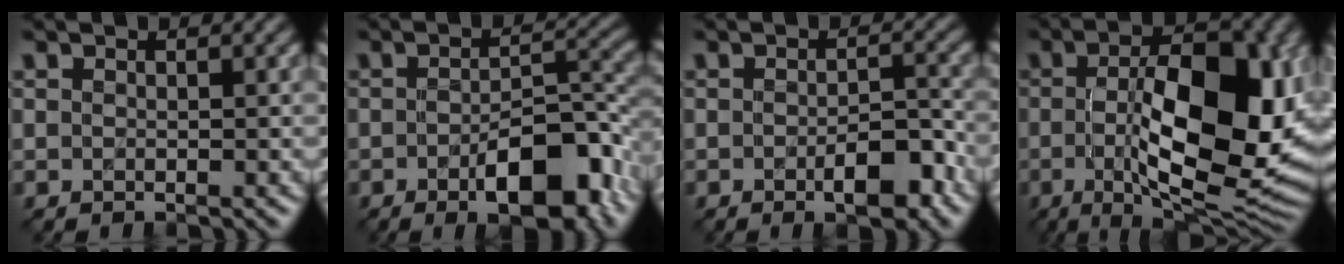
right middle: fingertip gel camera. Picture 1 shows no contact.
{"total": 7.7, "force": [-3.2, 2.9, 6.4], "torque": [-0.090, 0.007, -0.046]}
{"total": 3.8, "force": [-1.7, 1.3, 3.1], "torque": [-0.045, 0.002, -0.021]}
{"total": 14.9, "force": [-0.2, 6.1, 13.5], "torque": [-0.199, 0.003, -0.006]}